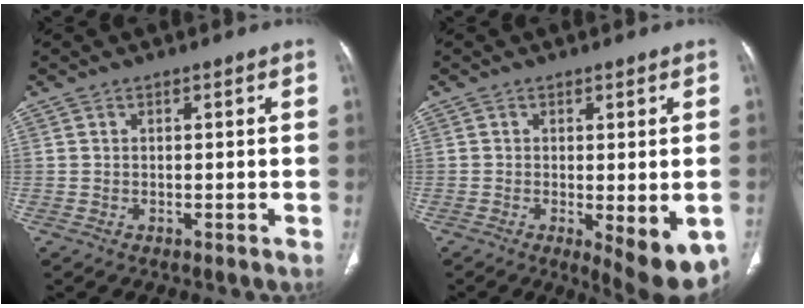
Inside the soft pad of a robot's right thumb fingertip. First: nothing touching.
{"total": 9.5, "force": [-3.3, 3.4, 8.3], "torque": [-0.101, -0.019, -0.040]}